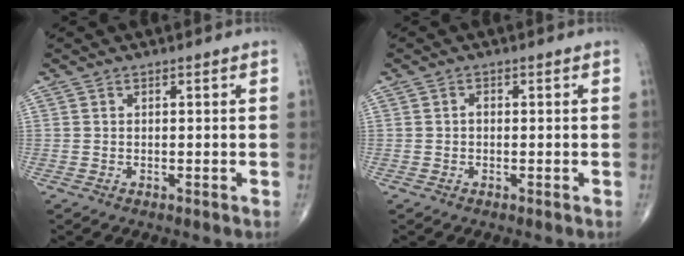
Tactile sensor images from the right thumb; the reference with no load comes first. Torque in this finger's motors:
{"motor_torque": [0.06, 0.18, 0.34, -0.06, -0.01]}